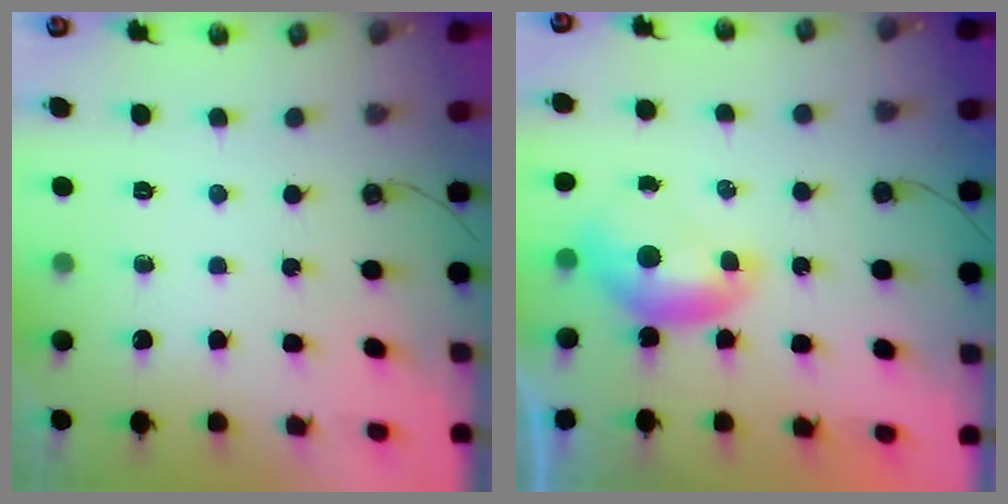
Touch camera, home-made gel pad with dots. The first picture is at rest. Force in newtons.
{"total": 0.0}